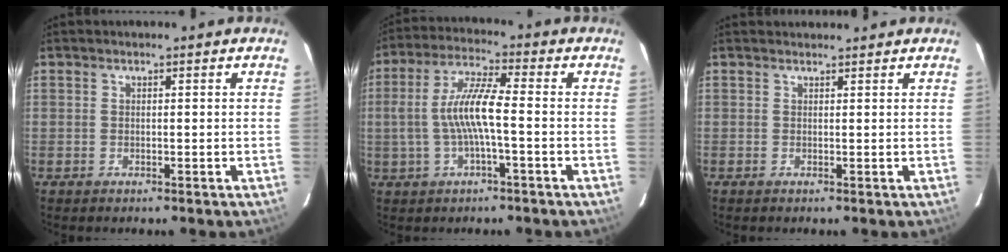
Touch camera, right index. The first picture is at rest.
{"total": 9.1, "force": [-1.3, 1.4, 8.9], "torque": [-0.186, 0.008, -0.021]}
{"total": 2.0, "force": [1.9, 0.6, 0.4], "torque": [-0.012, 0.008, 0.024]}